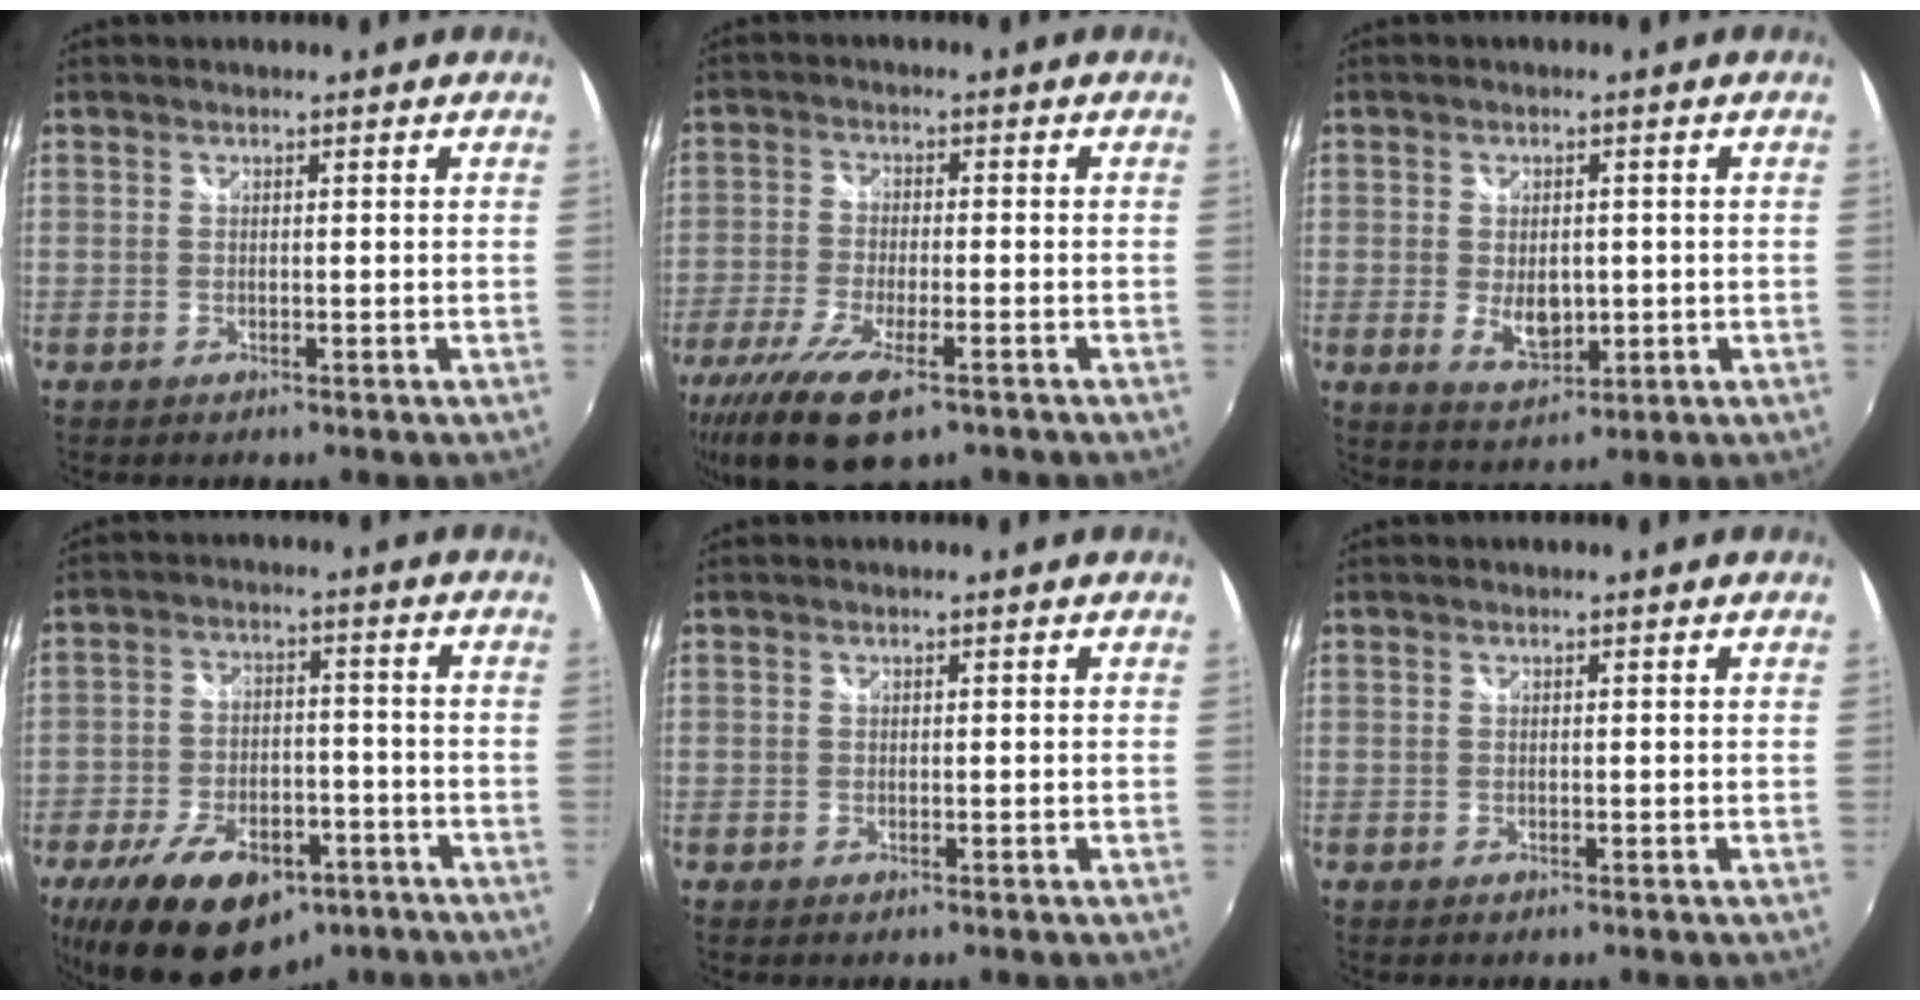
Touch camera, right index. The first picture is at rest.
{"total": 13.4, "force": [-8.6, 4.2, 9.4], "torque": [-0.209, -0.048, -0.153]}
{"total": 5.9, "force": [-0.6, 3.7, 4.5], "torque": [-0.079, -0.010, -0.001]}
{"total": 18.7, "force": [-11.7, 10.0, 10.6], "torque": [-0.219, -0.005, -0.172]}
{"total": 0.8, "force": [0.3, -0.8, -0.2], "torque": [0.007, 0.000, 0.002]}
{"total": 0.0}